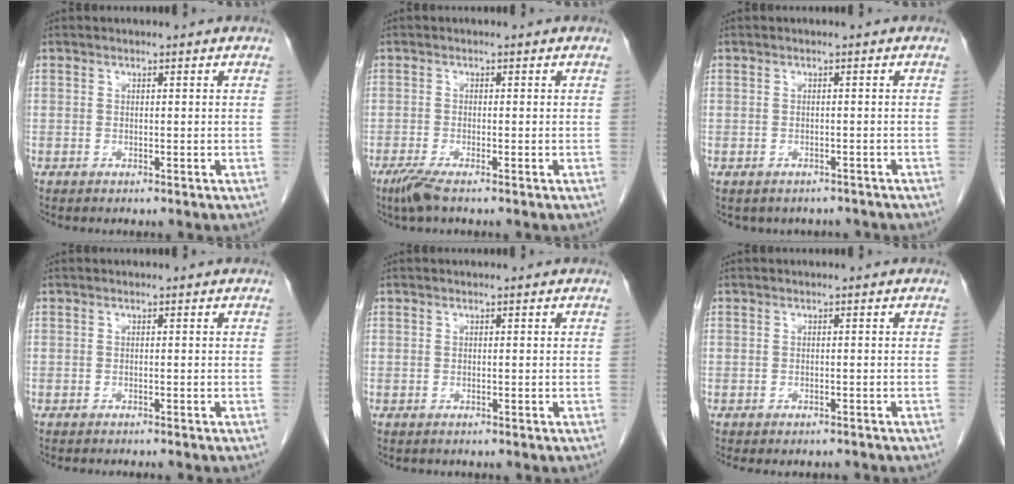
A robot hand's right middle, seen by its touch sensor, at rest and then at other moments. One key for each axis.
{"total": 2.7, "fx": -1.9, "fy": 0.1, "fz": 1.9, "tx": -0.046, "ty": -0.008, "tz": -0.042}
{"total": 4.2, "fx": -3.6, "fy": 2.2, "fz": 0.4, "tx": -0.003, "ty": 0.012, "tz": -0.040}
{"total": 3.9, "fx": -3.6, "fy": 0.4, "fz": 1.6, "tx": -0.012, "ty": -0.004, "tz": -0.046}
{"total": 0.7, "fx": -0.7, "fy": 0.2, "fz": 0.2, "tx": -0.012, "ty": -0.002, "tz": -0.010}
{"total": 2.1, "fx": -1.9, "fy": 0.9, "fz": 0.2, "tx": -0.004, "ty": 0.001, "tz": -0.026}